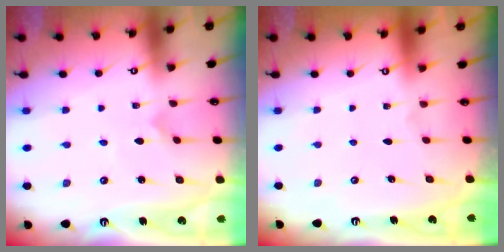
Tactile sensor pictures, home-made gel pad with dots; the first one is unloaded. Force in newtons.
{"total": 0.0}